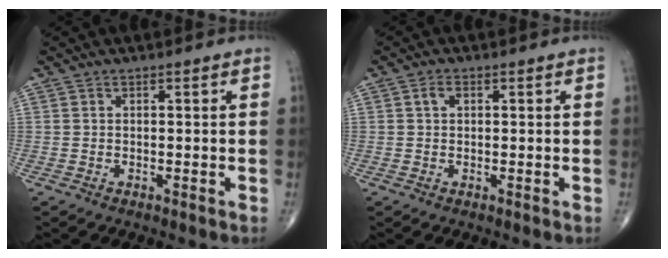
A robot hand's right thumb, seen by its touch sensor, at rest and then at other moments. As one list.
[{"total": 1.6, "force": [0.4, 1.1, 1.1], "torque": [-0.021, 0.007, 0.007]}]